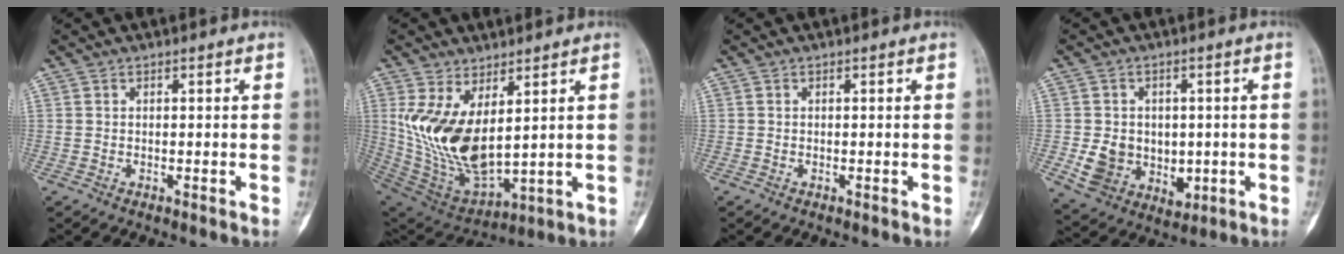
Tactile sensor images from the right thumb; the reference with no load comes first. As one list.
[{"total": 16.2, "force": [3.8, 7.9, 13.6], "torque": [-0.259, -0.034, 0.100]}, {"total": 0.0}, {"total": 10.1, "force": [-0.5, 8.4, 5.5], "torque": [-0.058, -0.004, 0.017]}]